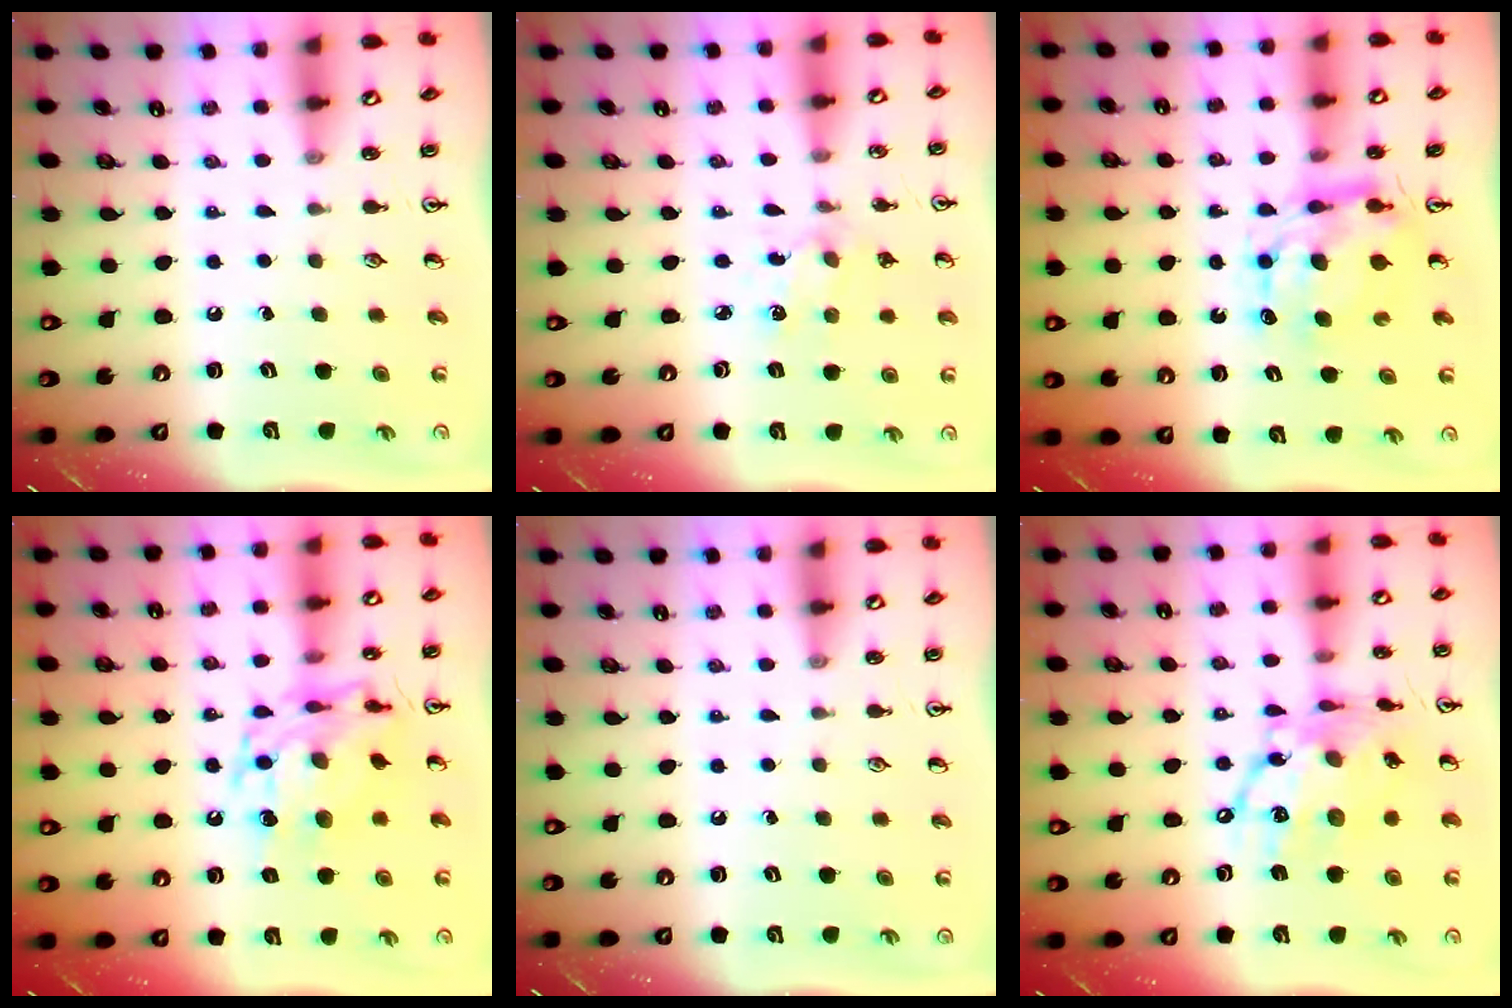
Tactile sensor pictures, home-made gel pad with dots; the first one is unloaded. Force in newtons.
{"total": 2.1, "press": 2.0, "slide": 0.7}
{"total": 7.2, "press": 7.2, "slide": 0.8}
{"total": 13.7, "press": 13.7, "slide": 1.3}
{"total": 0.0}
{"total": 16.4, "press": 16.3, "slide": 1.9}